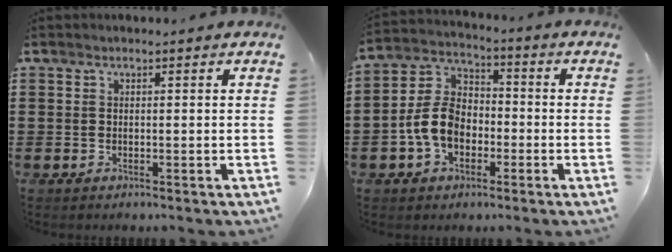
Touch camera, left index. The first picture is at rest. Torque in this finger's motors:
{"motor_torque": [1.47, 0.67, 0.47, 0.12]}